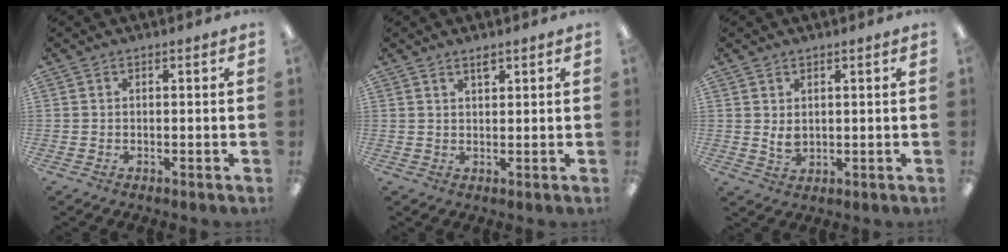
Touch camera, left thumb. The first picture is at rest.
{"total": 2.2, "force": [1.8, 0.6, 1.1], "torque": [-0.018, -0.005, 0.031]}
{"total": 2.9, "force": [1.0, 1.9, 2.0], "torque": [-0.033, -0.002, 0.017]}